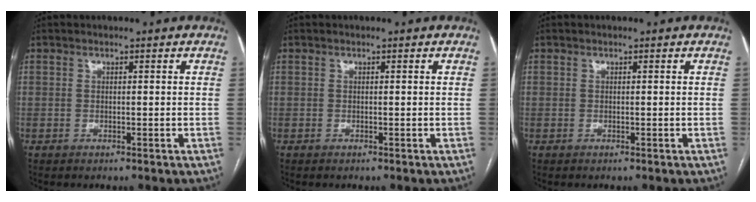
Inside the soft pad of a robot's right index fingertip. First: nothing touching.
{"total": 0.0}
{"total": 0.0}